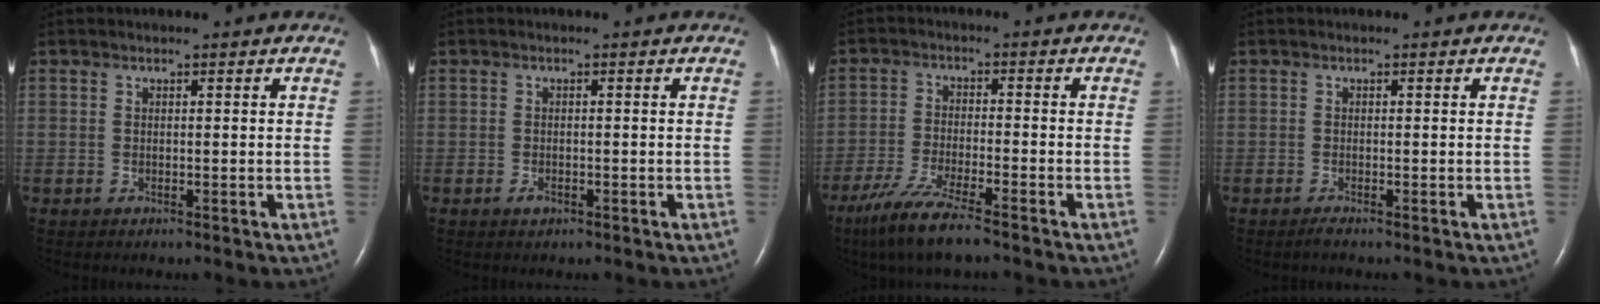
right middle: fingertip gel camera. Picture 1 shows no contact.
{"total": 1.1, "force": [-0.6, 0.6, 0.7], "torque": [-0.014, 0.000, -0.008]}
{"total": 8.6, "force": [-6.4, 0.6, 5.8], "torque": [-0.119, -0.026, -0.117]}
{"total": 0.7, "force": [-0.6, -0.1, 0.4], "torque": [-0.011, -0.002, -0.012]}